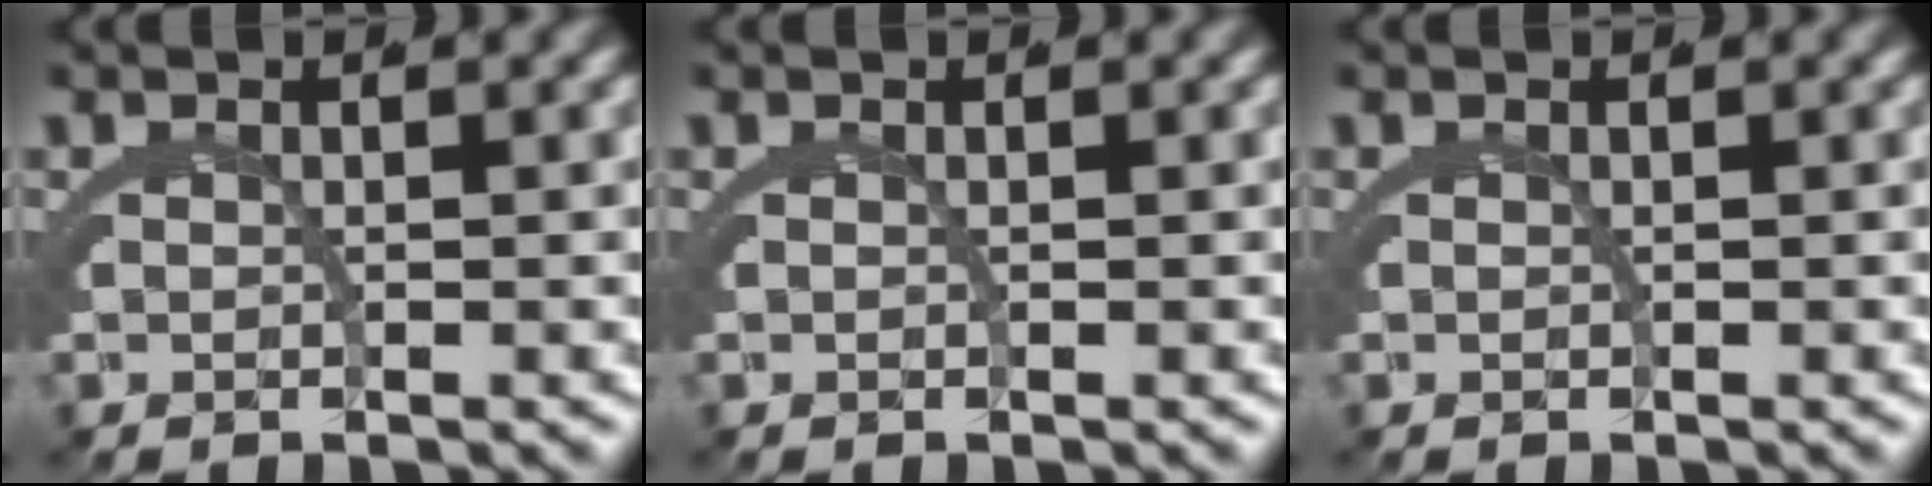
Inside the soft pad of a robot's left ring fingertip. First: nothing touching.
{"total": 0.0}
{"total": 0.0}